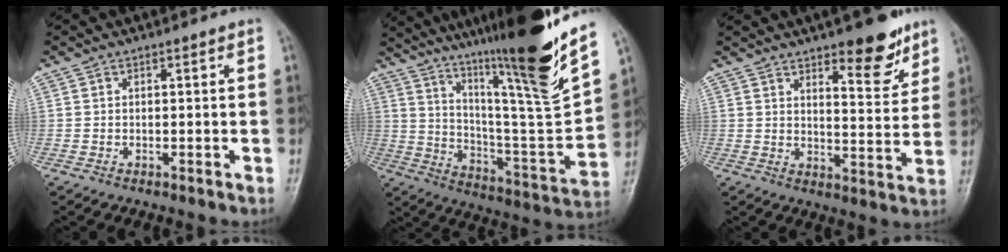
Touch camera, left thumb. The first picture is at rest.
{"total": 27.5, "force": [18.6, 1.7, 20.2], "torque": [-0.298, -0.095, 0.303]}
{"total": 10.6, "force": [7.1, 3.5, 7.1], "torque": [-0.071, -0.047, 0.101]}